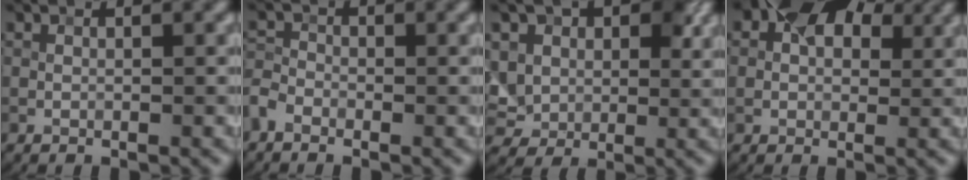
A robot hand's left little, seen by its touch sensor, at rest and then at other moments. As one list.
[{"total": 2.1, "force": [-1.6, 1.1, 0.8], "torque": [-0.018, 0.002, -0.045]}, {"total": 8.9, "force": [2.9, 7.0, 4.6], "torque": [-0.104, 0.022, 0.040]}, {"total": 6.5, "force": [2.3, 4.6, 4.0], "torque": [-0.051, 0.018, 0.015]}]